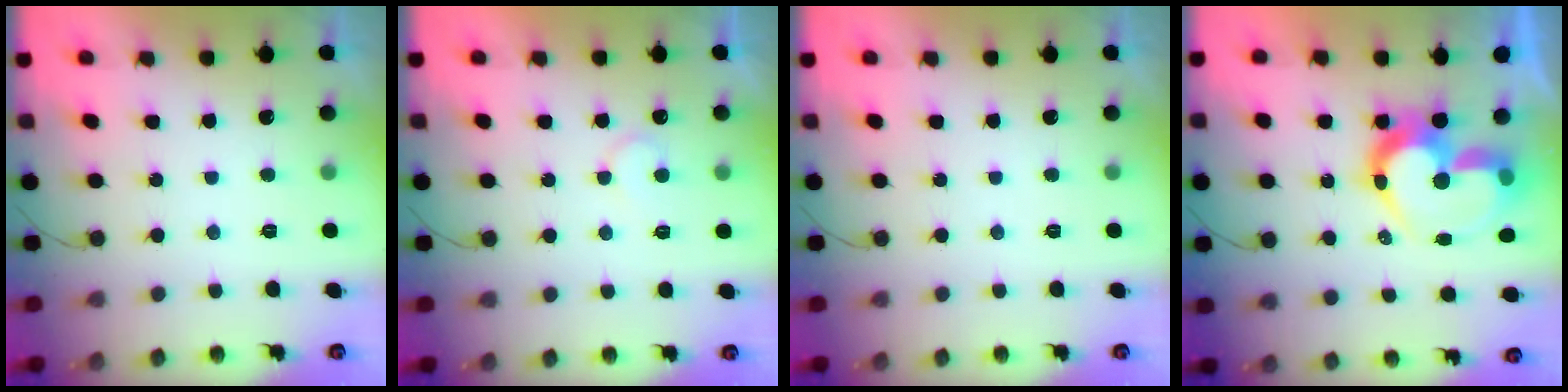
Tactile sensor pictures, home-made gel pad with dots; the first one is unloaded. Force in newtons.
{"total": 7.1, "press": 7.1, "slide": 0.6}
{"total": 0.0}
{"total": 15.1, "press": 14.8, "slide": 2.9}